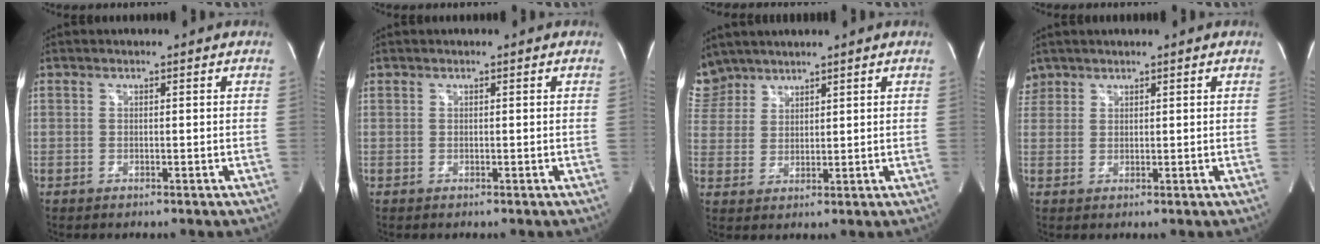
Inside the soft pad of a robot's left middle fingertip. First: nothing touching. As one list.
[{"total": 0.0}, {"total": 6.2, "force": [5.4, 3.0, -0.1], "torque": [-0.003, 0.011, 0.117]}, {"total": 2.5, "force": [2.0, 1.6, -0.2], "torque": [0.004, 0.013, 0.039]}]